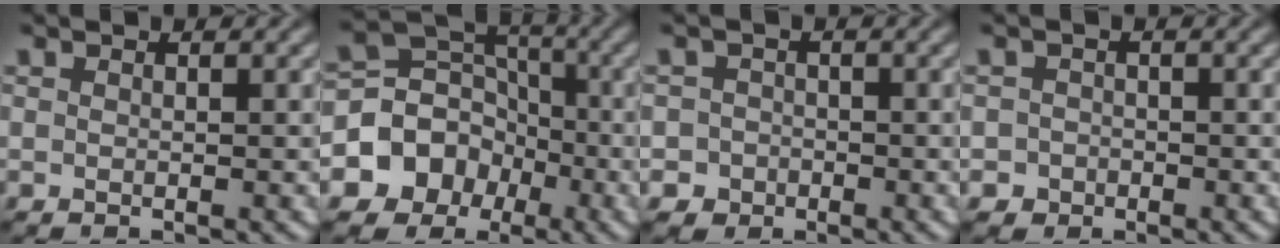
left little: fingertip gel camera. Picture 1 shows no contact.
{"total": 6.6, "force": [-2.5, 5.7, 2.1], "torque": [-0.019, 0.011, -0.068]}
{"total": 2.6, "force": [-1.2, 2.3, 0.0], "torque": [0.030, 0.004, -0.025]}
{"total": 1.6, "force": [-0.8, 1.4, -0.1], "torque": [0.021, 0.008, -0.015]}